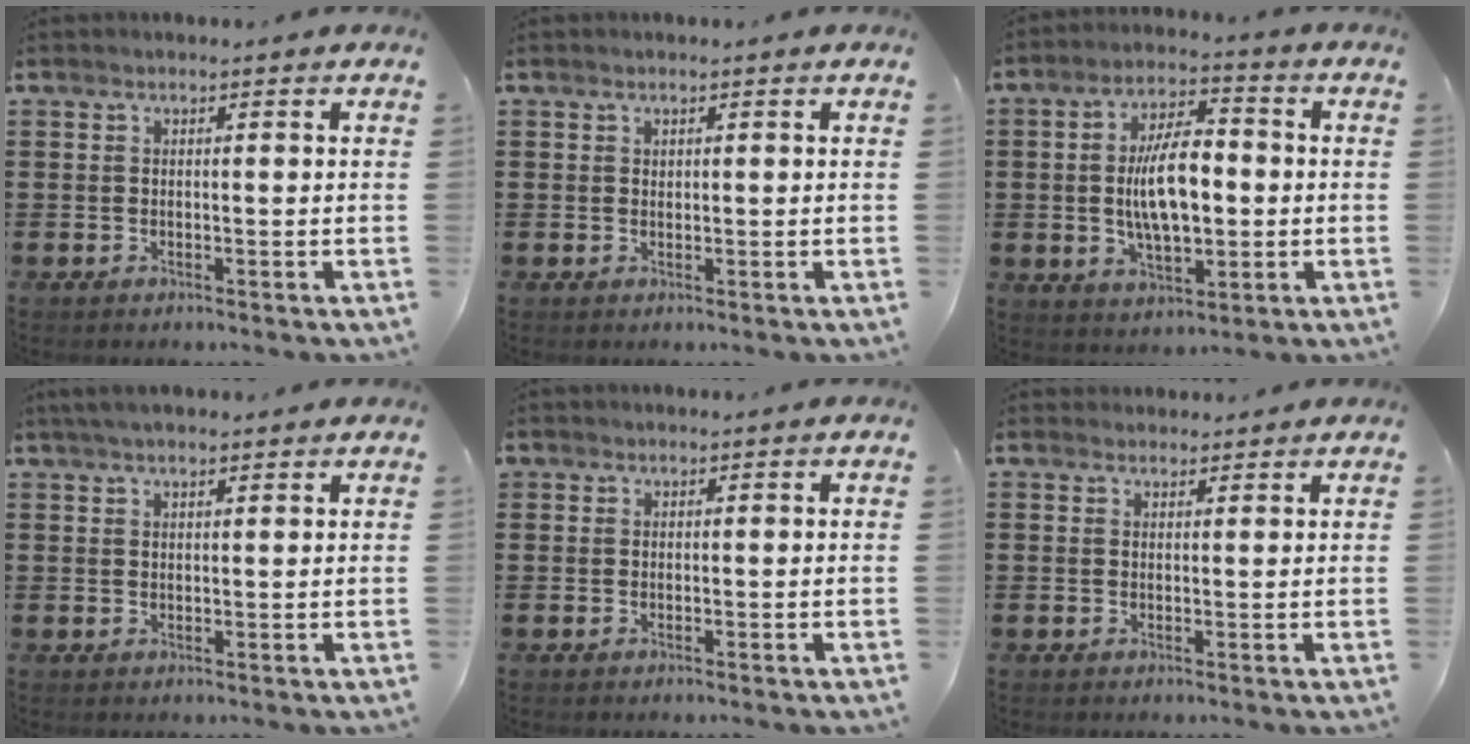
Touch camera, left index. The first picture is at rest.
{"total": 0.6, "force": [0.5, 0.4, 0.2], "torque": [-0.005, 0.002, 0.010]}
{"total": 10.7, "force": [0.0, 4.9, 9.5], "torque": [-0.186, 0.007, -0.007]}
{"total": 2.7, "force": [2.2, 0.5, 1.4], "torque": [-0.032, 0.006, 0.041]}
{"total": 0.6, "force": [0.4, 0.5, 0.1], "torque": [-0.005, 0.003, 0.008]}
{"total": 1.5, "force": [1.5, 0.5, 0.0], "torque": [-0.004, 0.002, 0.030]}